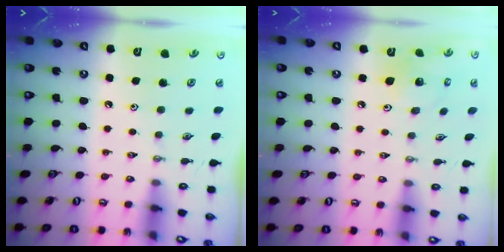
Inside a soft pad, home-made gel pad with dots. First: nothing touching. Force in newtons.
{"total": 6.5, "press": 6.1, "slide": 2.4}